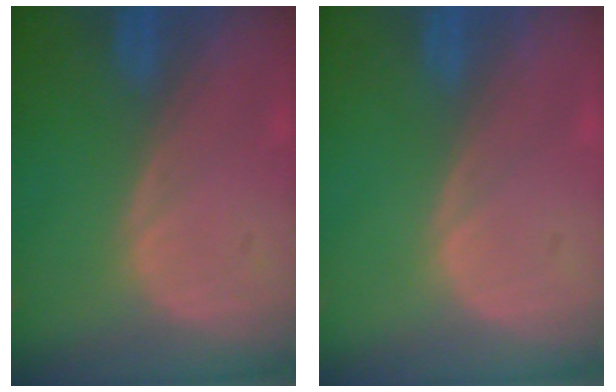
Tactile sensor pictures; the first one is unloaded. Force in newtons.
{"total": 0.0}